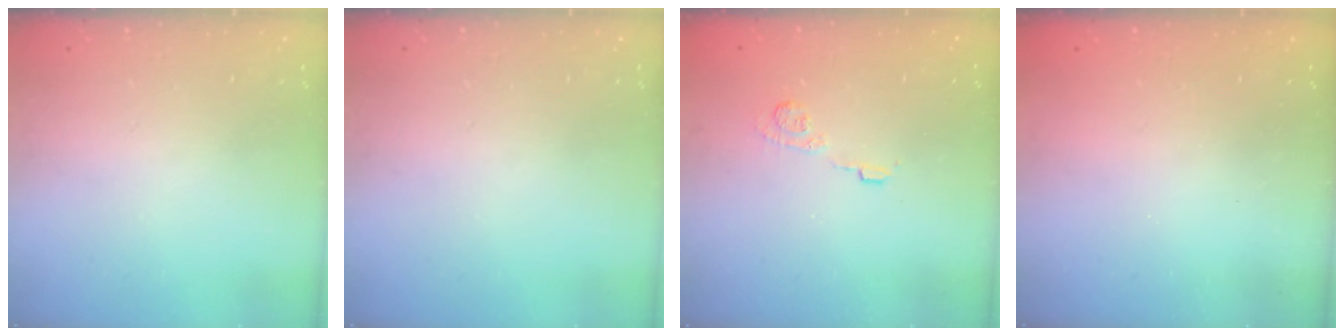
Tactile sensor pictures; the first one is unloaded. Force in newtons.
{"total": 0.0}
{"total": 5.2, "press": 5.1, "slide": 0.9}
{"total": 2.4, "press": 2.3, "slide": 0.8}